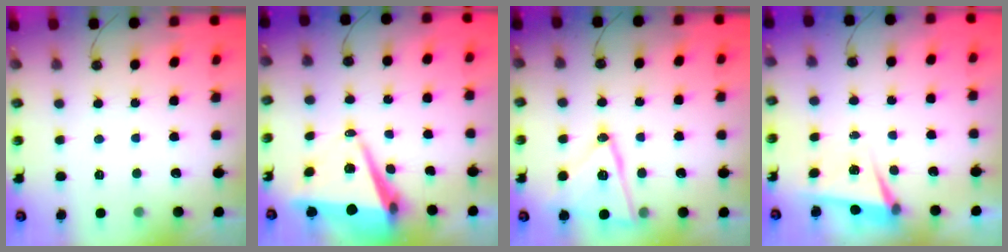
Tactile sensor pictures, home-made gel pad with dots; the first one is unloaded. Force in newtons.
{"total": 9.8, "press": 8.8, "slide": 4.2}
{"total": 15.3, "press": 15.3, "slide": 1.2}
{"total": 5.3, "press": 4.0, "slide": 3.6}